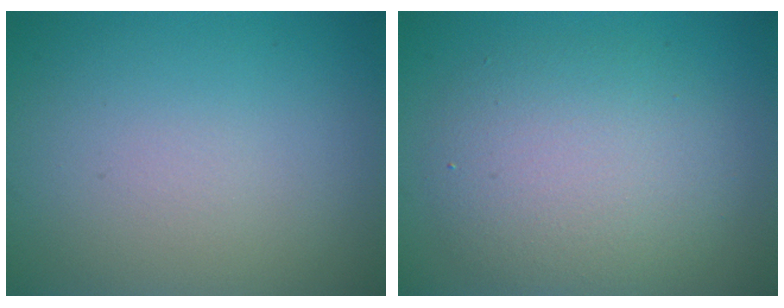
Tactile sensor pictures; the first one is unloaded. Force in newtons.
{"total": 5.7, "press": 5.7, "slide": 0.4}